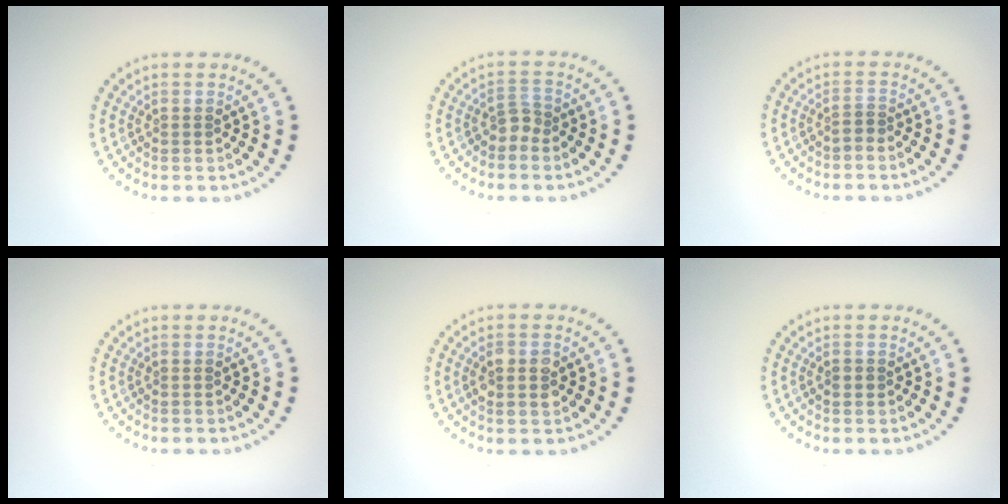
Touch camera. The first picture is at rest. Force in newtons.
{"total": 1.6, "press": 1.1, "slide": 1.1}
{"total": 0.6, "press": 0.4, "slide": 0.5}
{"total": 0.0}
{"total": 2.3, "press": 2.2, "slide": 0.2}
{"total": 0.9, "press": 0.9, "slide": 0.2}